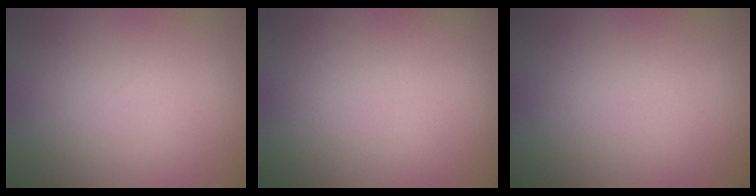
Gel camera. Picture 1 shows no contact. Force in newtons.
{"total": 0.0}
{"total": 0.0}